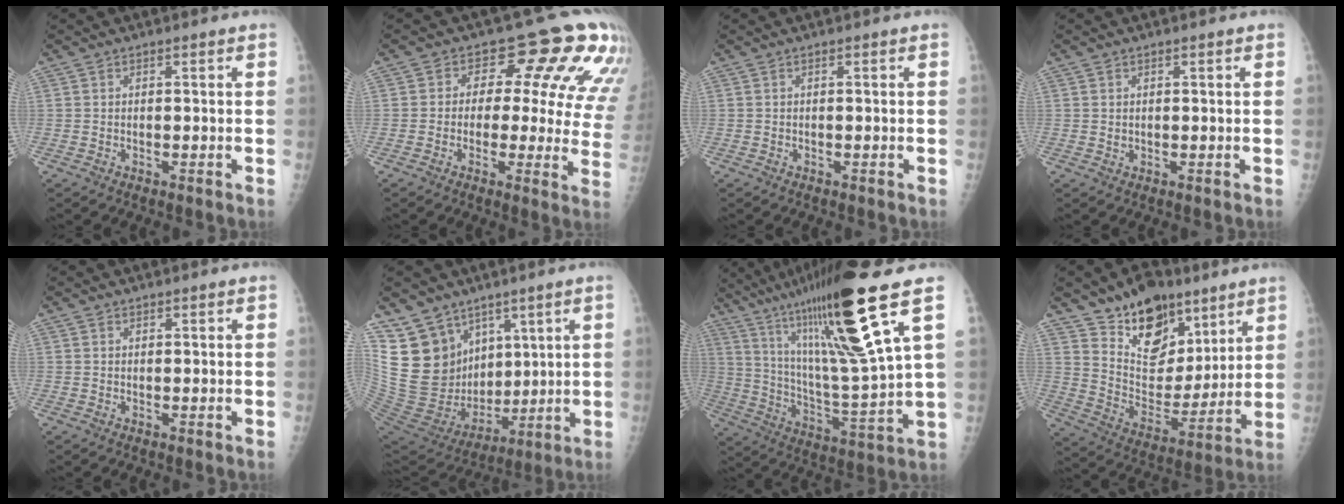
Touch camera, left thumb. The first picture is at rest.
{"total": 15.9, "force": [6.4, 8.5, 11.8], "torque": [-0.089, -0.021, 0.047]}
{"total": 0.0}
{"total": 0.9, "force": [0.3, 0.8, 0.1], "torque": [0.010, 0.000, 0.004]}
{"total": 0.5, "force": [0.3, 0.4, -0.1], "torque": [0.008, -0.001, 0.002]}
{"total": 18.3, "force": [10.2, 12.9, 8.1], "torque": [-0.124, -0.036, 0.223]}
{"total": 23.1, "force": [12.2, 1.7, 19.5], "torque": [-0.327, -0.060, 0.208]}
{"total": 17.8, "force": [12.0, 10.4, 8.1], "torque": [-0.066, -0.078, 0.209]}